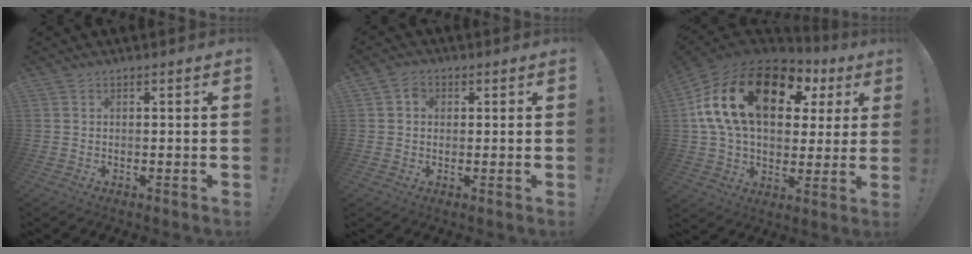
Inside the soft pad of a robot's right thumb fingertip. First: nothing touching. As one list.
[{"total": 3.2, "force": [0.7, 2.7, 1.5], "torque": [-0.021, 0.002, 0.010]}, {"total": 23.8, "force": [8.6, 13.9, 17.2], "torque": [-0.305, -0.027, 0.152]}]